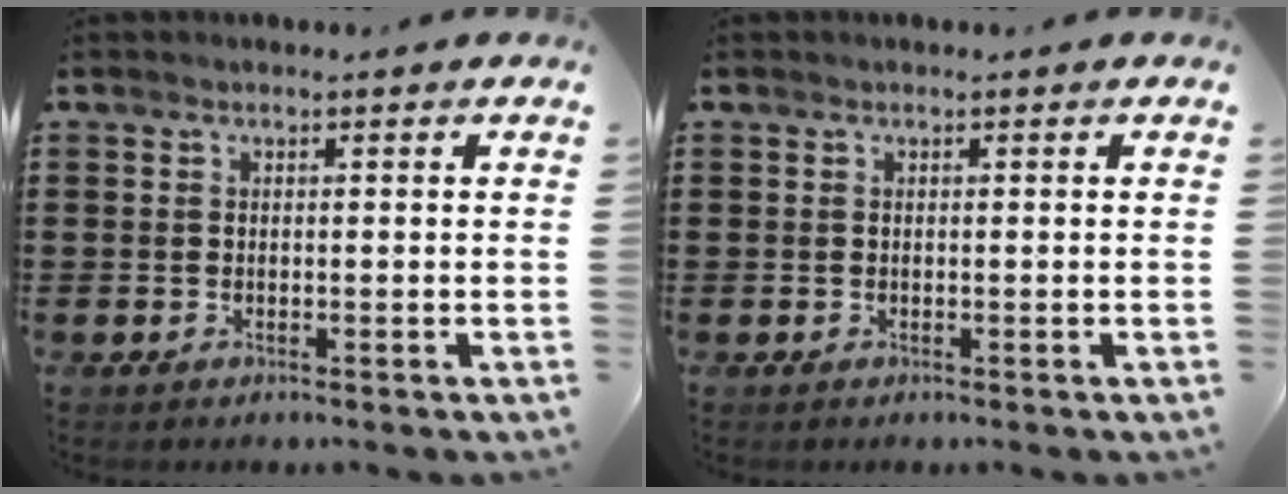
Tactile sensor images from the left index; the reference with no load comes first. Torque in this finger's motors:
{"motor_torque": [0.00, 0.00, 0.00, 0.00]}